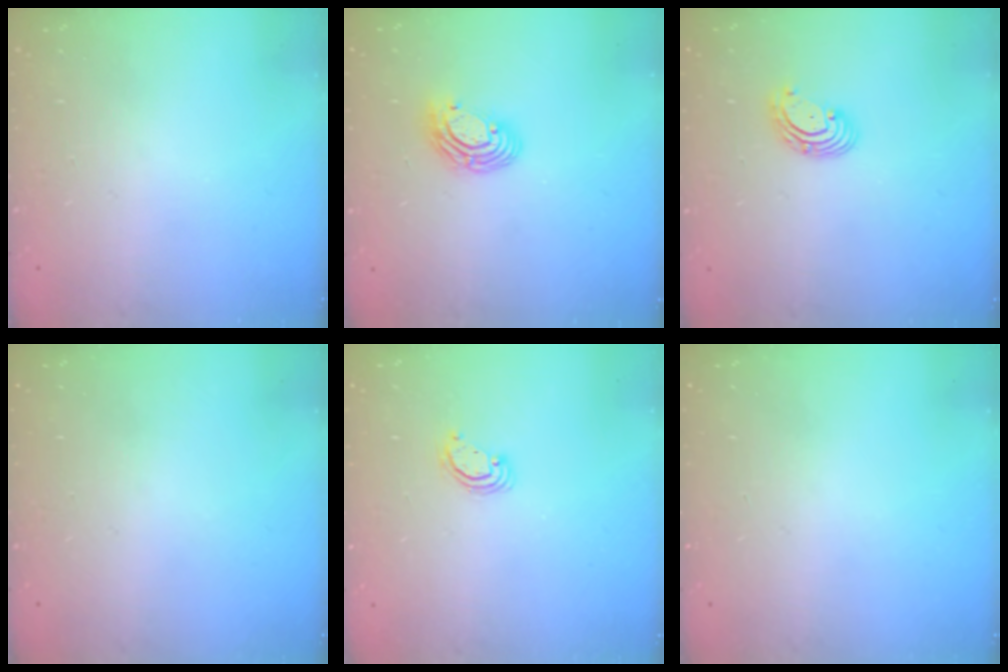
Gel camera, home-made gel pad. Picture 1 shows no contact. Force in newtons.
{"total": 7.9, "press": 7.8, "slide": 1.2}
{"total": 2.8, "press": 2.8, "slide": 0.2}
{"total": 0.0}
{"total": 2.5, "press": 2.5, "slide": 0.2}
{"total": 0.0}